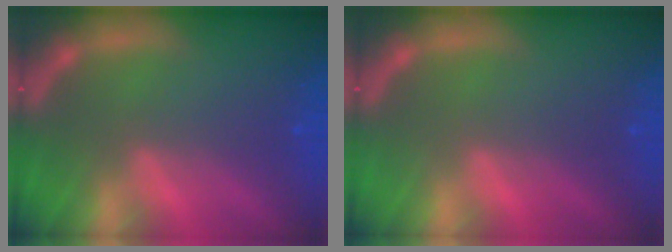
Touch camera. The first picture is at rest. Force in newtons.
{"total": 0.0}